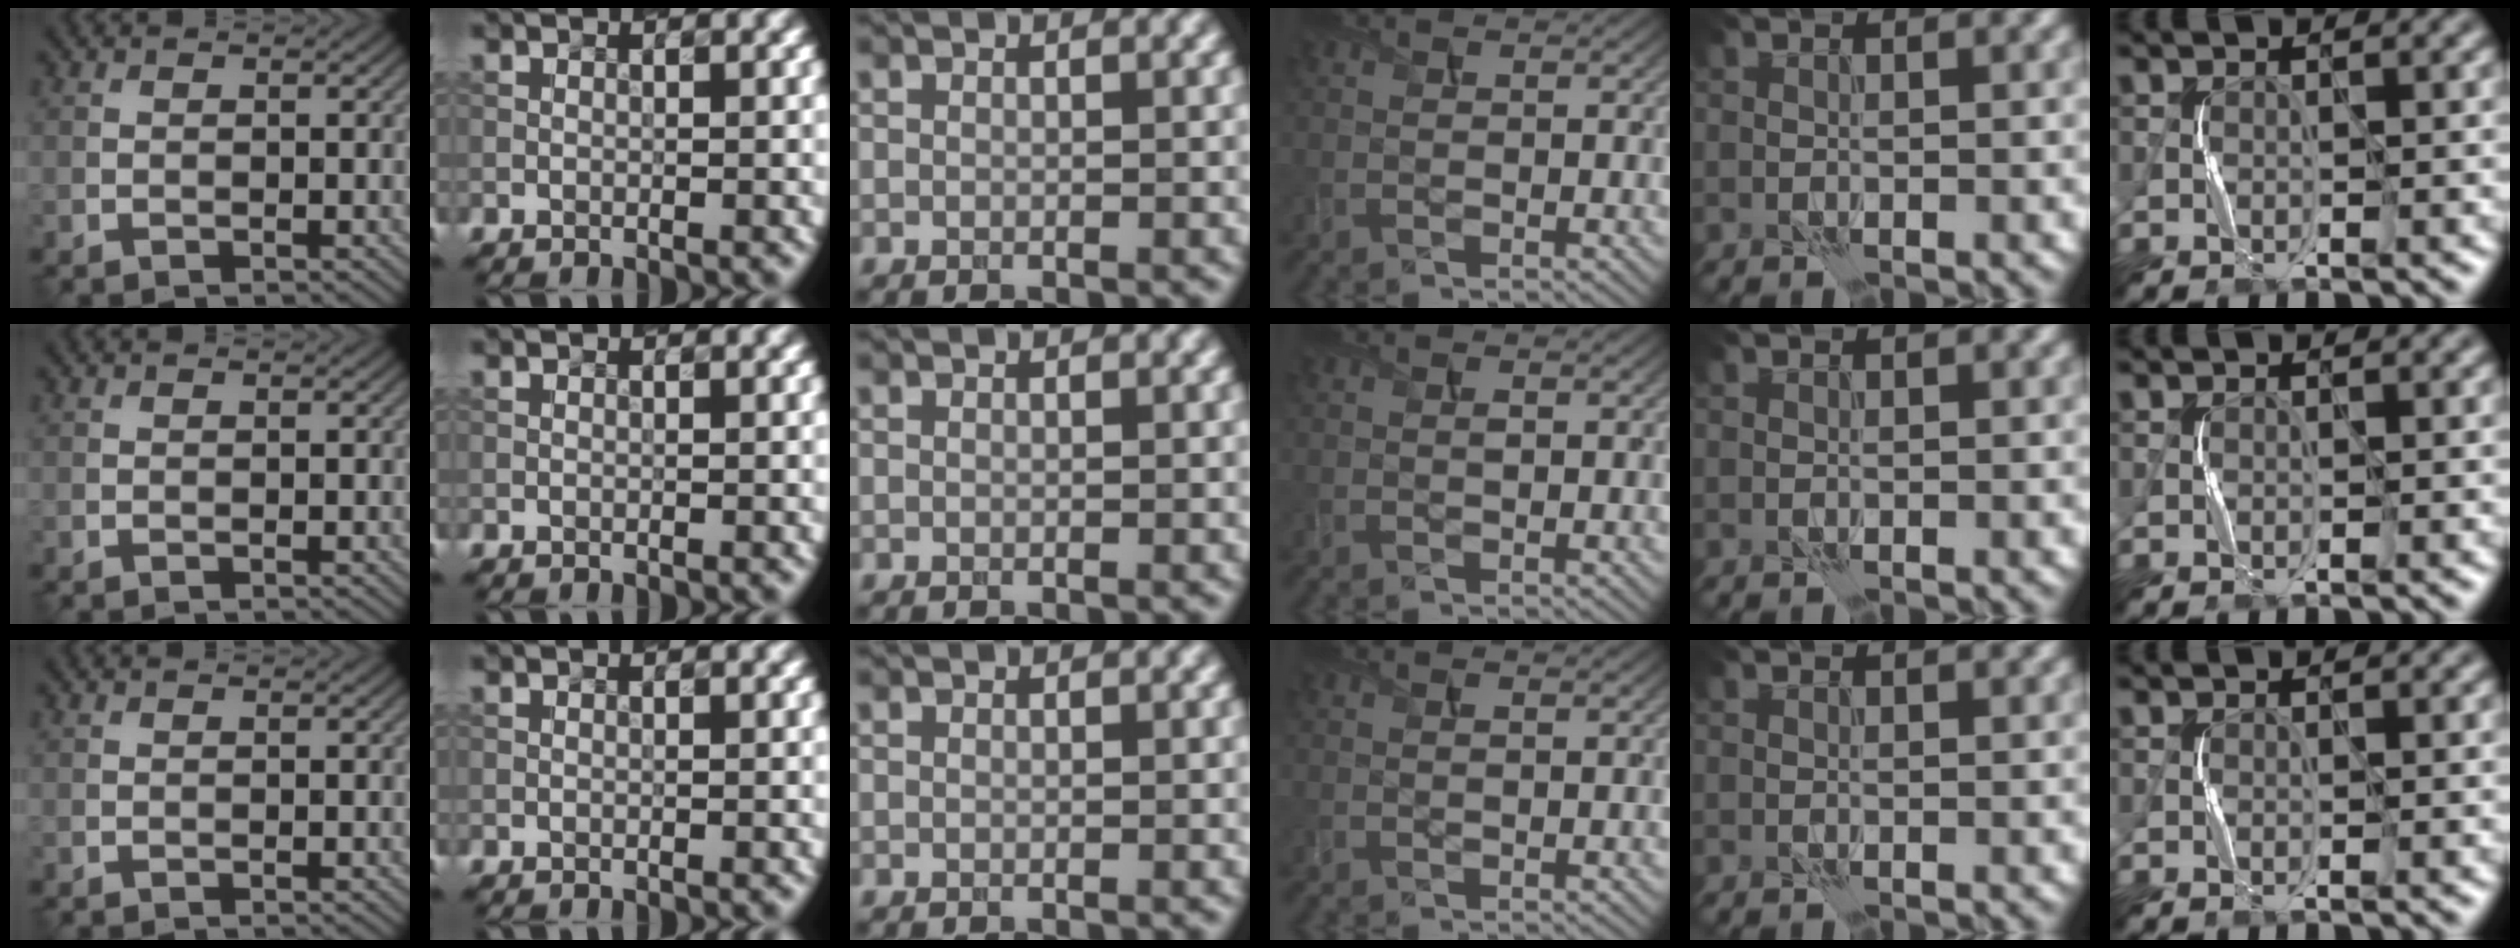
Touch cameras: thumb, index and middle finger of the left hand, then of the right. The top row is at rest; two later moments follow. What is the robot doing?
{"motion": "squeeze", "object": "paper clamp"}